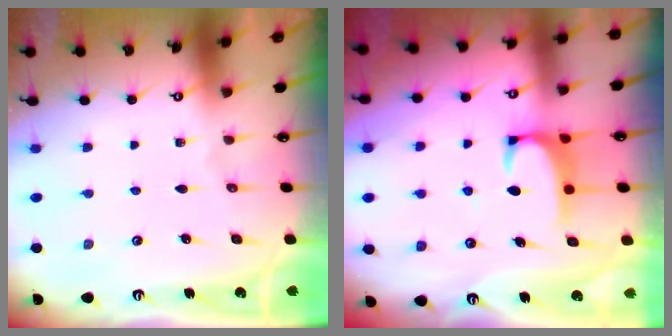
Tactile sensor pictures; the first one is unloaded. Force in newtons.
{"total": 1.9, "press": 1.9, "slide": 0.3}